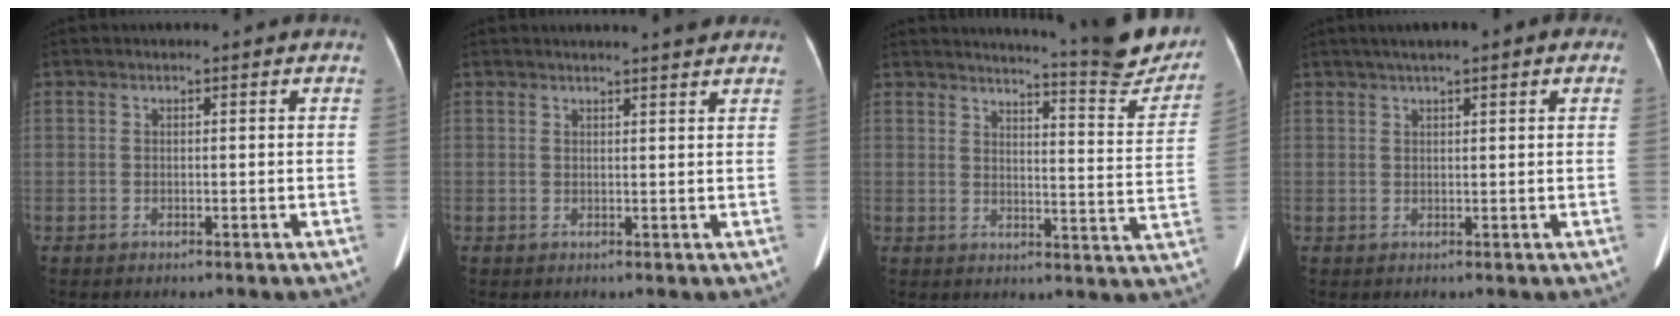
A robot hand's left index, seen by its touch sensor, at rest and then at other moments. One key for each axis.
{"total": 4.9, "fx": 4.4, "fy": -0.2, "fz": 2.0, "tx": -0.029, "ty": 0.009, "tz": 0.046}
{"total": 15.3, "fx": 14.5, "fy": 0.1, "fz": 5.1, "tx": -0.066, "ty": -0.077, "tz": 0.160}
{"total": 6.6, "fx": 4.3, "fy": 0.8, "fz": 4.9, "tx": -0.071, "ty": 0.036, "tz": 0.061}